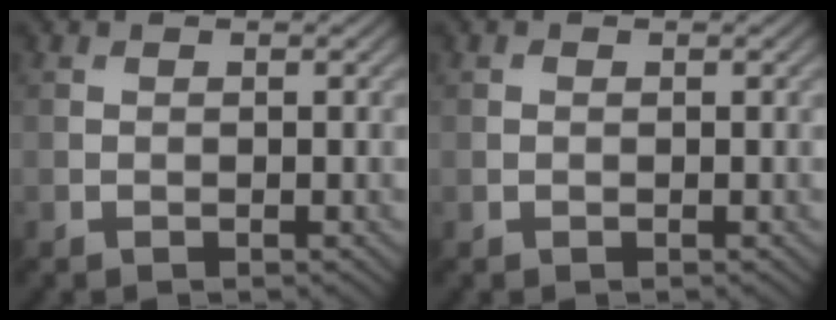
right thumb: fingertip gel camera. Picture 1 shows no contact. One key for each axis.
{"total": 0.0}